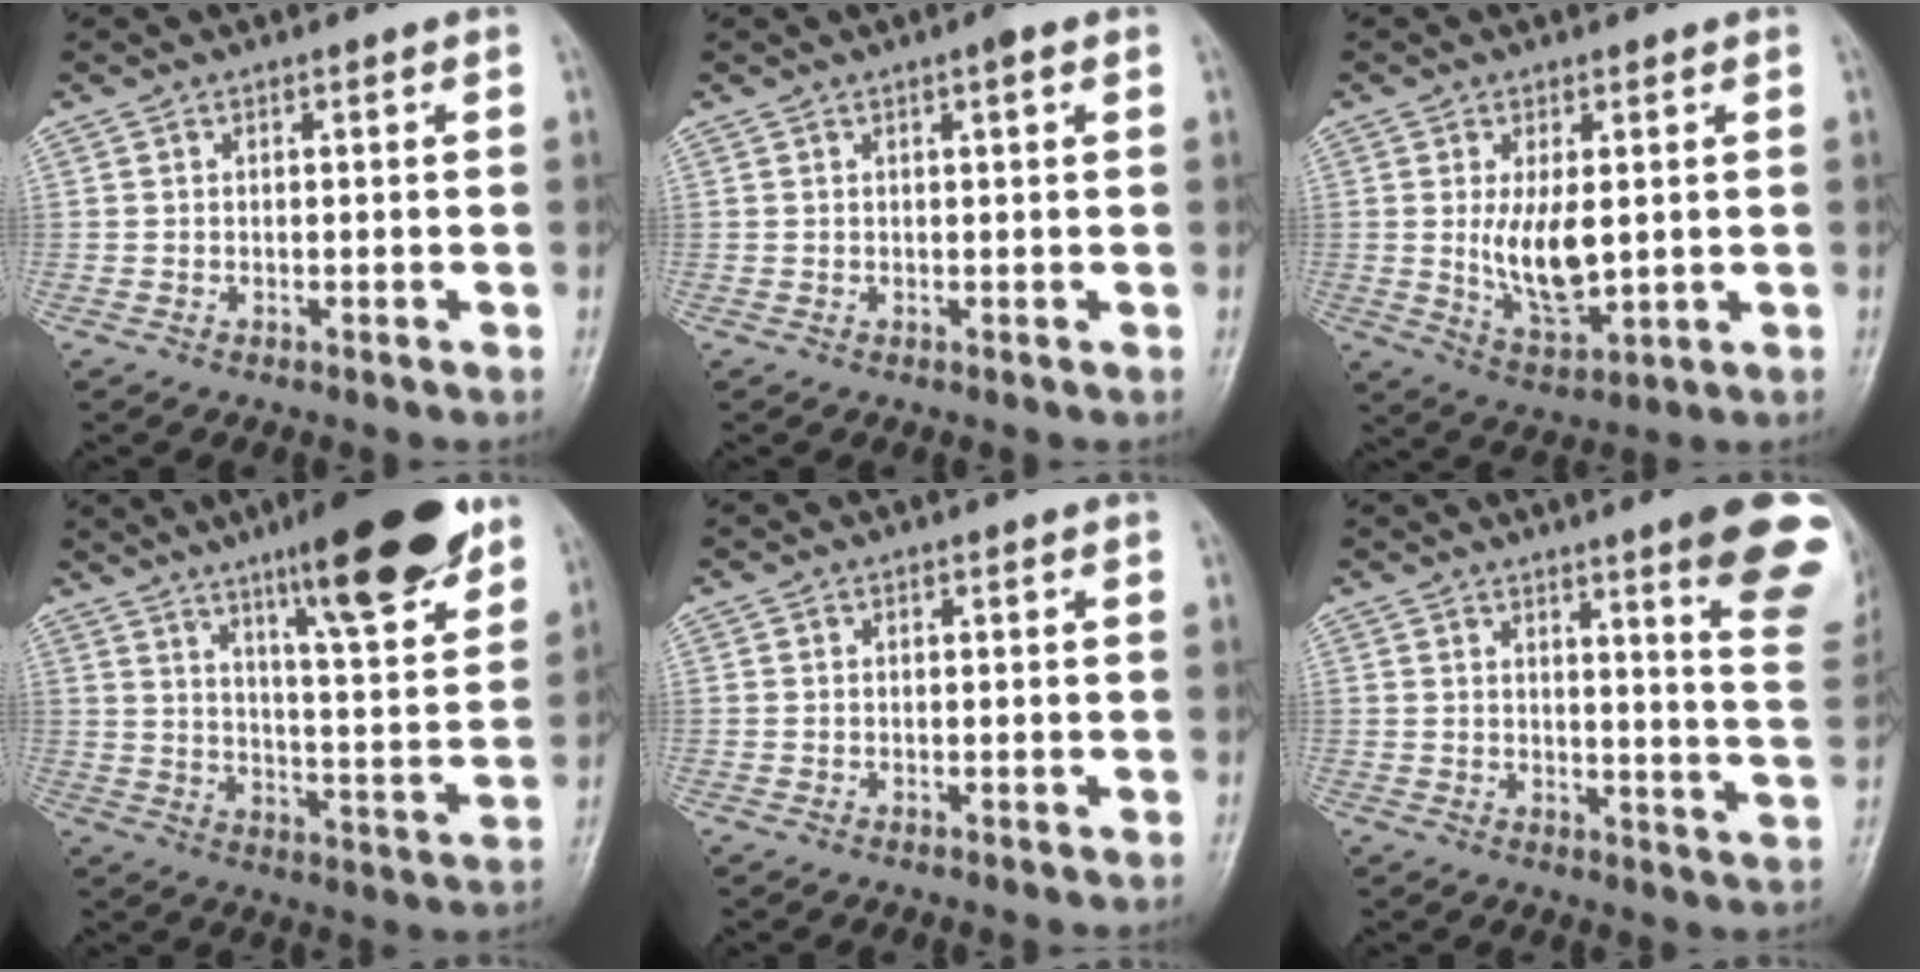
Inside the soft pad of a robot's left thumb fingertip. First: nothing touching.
{"total": 1.6, "force": [0.9, 0.3, 1.3], "torque": [-0.019, 0.000, 0.010]}
{"total": 8.4, "force": [0.6, 4.0, 7.3], "torque": [-0.119, -0.023, 0.025]}
{"total": 20.6, "force": [13.4, 3.9, 15.2], "torque": [-0.190, -0.061, 0.203]}
{"total": 0.0}
{"total": 15.9, "force": [9.5, 1.7, 12.6], "torque": [-0.127, -0.051, 0.103]}